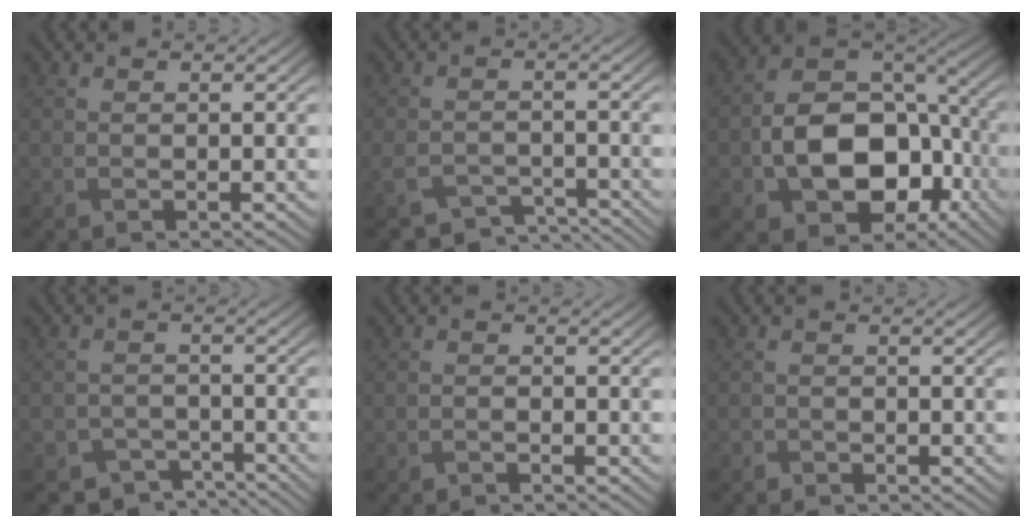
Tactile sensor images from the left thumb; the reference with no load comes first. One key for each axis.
{"total": 4.0, "fx": -3.6, "fy": 1.3, "fz": 1.2, "tx": -0.030, "ty": -0.020, "tz": -0.058}
{"total": 13.8, "fx": -3.6, "fy": 9.7, "fz": 9.1, "tx": -0.166, "ty": -0.018, "tz": -0.067}
{"total": 5.1, "fx": -4.2, "fy": 2.7, "fz": 1.2, "tx": -0.022, "ty": -0.008, "tz": -0.066}
{"total": 0.7, "fx": -0.6, "fy": 0.2, "fz": 0.3, "tx": -0.004, "ty": 0.001, "tz": -0.012}
{"total": 1.1, "fx": -1.0, "fy": 0.4, "fz": 0.1, "tx": -0.002, "ty": -0.001, "tz": -0.020}